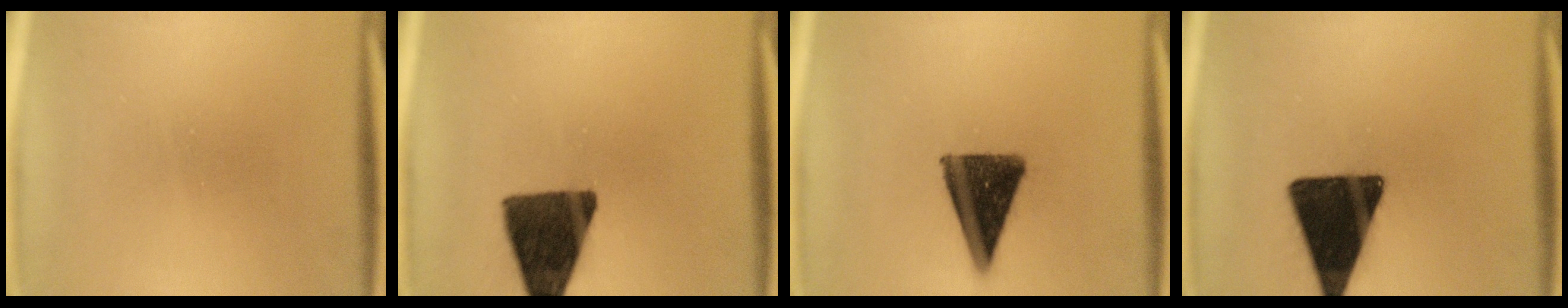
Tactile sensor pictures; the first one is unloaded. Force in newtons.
{"total": 13.3}
{"total": 12.2}
{"total": 16.7}